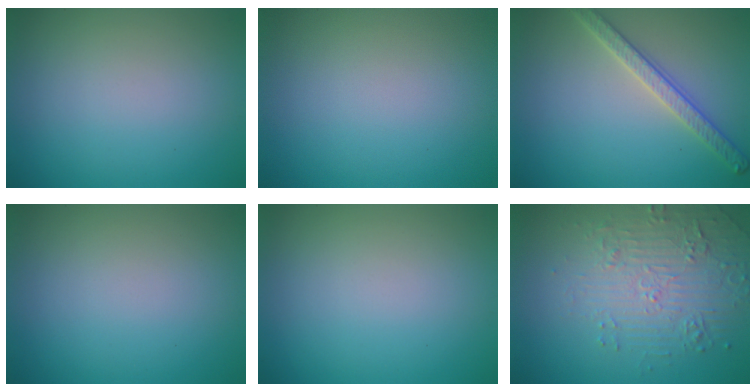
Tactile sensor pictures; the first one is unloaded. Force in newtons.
{"total": 0.0}
{"total": 3.0, "press": 2.9, "slide": 0.7}
{"total": 0.0}
{"total": 0.0}
{"total": 4.8, "press": 3.6, "slide": 3.2}